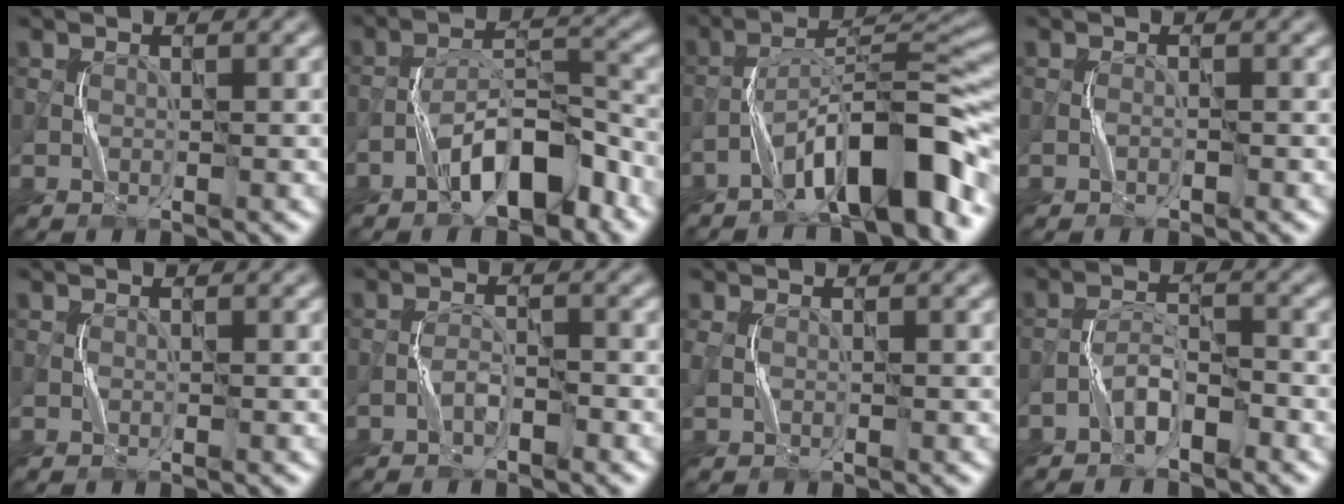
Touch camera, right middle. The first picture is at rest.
{"total": 6.7, "force": [-3.9, 2.5, 4.8], "torque": [-0.078, 0.018, -0.068]}
{"total": 9.7, "force": [-5.7, 2.1, 7.5], "torque": [-0.115, 0.026, -0.095]}
{"total": 0.5, "force": [-0.4, 0.1, 0.3], "torque": [-0.006, 0.003, -0.009]}
{"total": 0.0}
{"total": 1.6, "force": [-1.2, 0.4, 1.0], "torque": [-0.021, 0.007, -0.025]}
{"total": 0.7, "force": [0.2, 0.3, 0.6], "torque": [-0.017, 0.003, 0.004]}
{"total": 2.8, "force": [-2.0, 1.0, 1.7], "torque": [-0.030, 0.013, -0.041]}